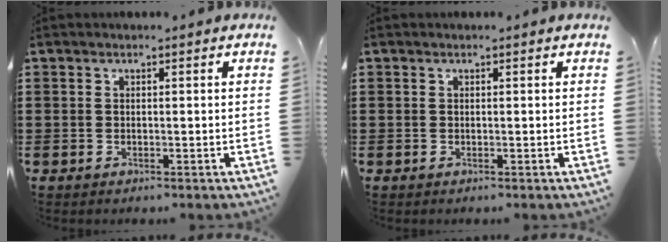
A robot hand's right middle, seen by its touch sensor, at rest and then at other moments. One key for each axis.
{"total": 0.0}